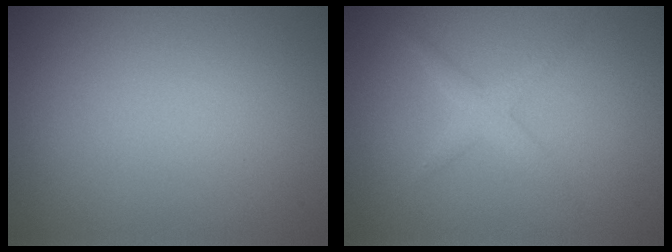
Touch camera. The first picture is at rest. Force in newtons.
{"total": 1.7, "press": 1.7, "slide": 0.1}